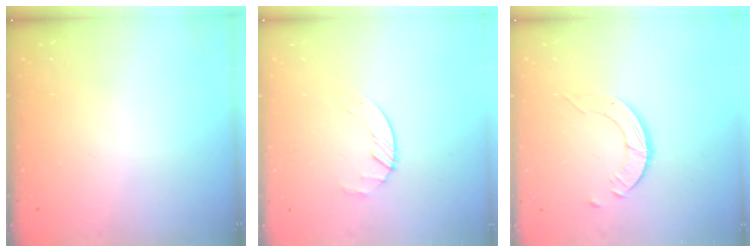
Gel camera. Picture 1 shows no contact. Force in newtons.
{"total": 2.2, "press": 2.2, "slide": 0.4}
{"total": 3.6, "press": 3.5, "slide": 0.4}